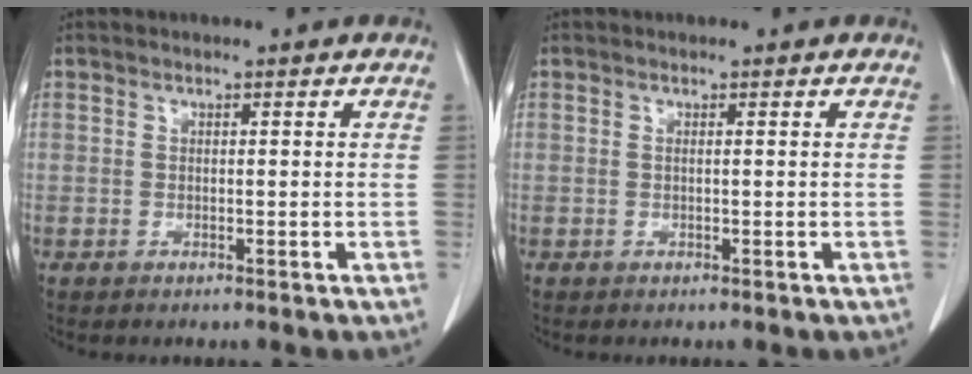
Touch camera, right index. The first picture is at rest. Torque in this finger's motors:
{"motor_torque": [0.10, 0.00, 0.03, 0.01]}